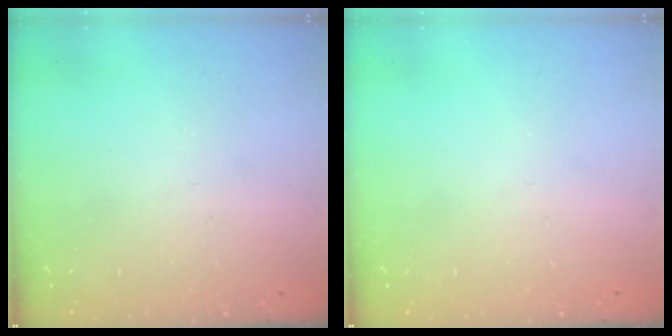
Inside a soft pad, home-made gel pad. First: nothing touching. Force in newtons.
{"total": 0.0}